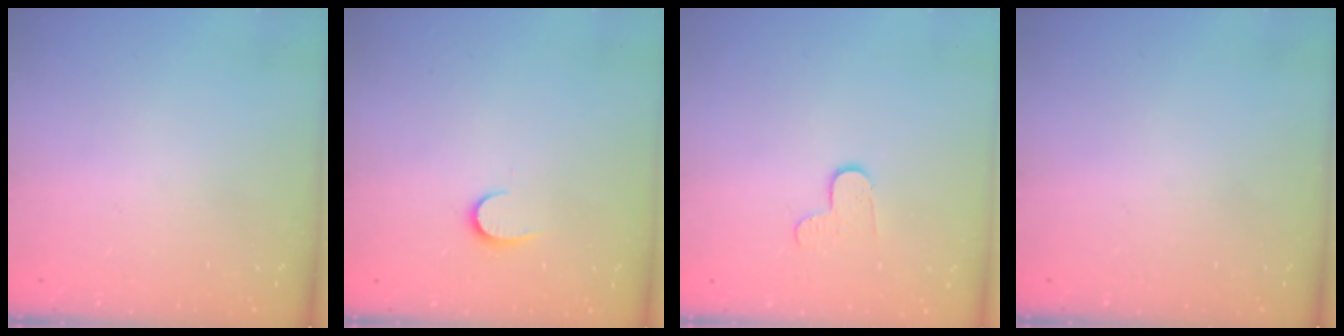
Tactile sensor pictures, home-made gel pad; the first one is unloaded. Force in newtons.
{"total": 6.7, "press": 6.7, "slide": 0.6}
{"total": 5.5, "press": 5.5, "slide": 0.5}
{"total": 0.0}